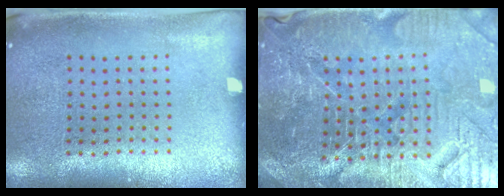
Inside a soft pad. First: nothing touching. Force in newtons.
{"total": 5.3, "press": 5.0, "slide": 1.8}